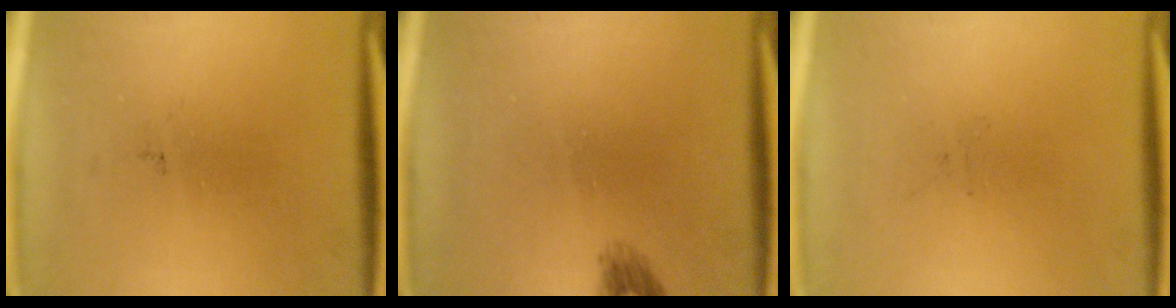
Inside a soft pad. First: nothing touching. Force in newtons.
{"total": 1.3}
{"total": 0.0}